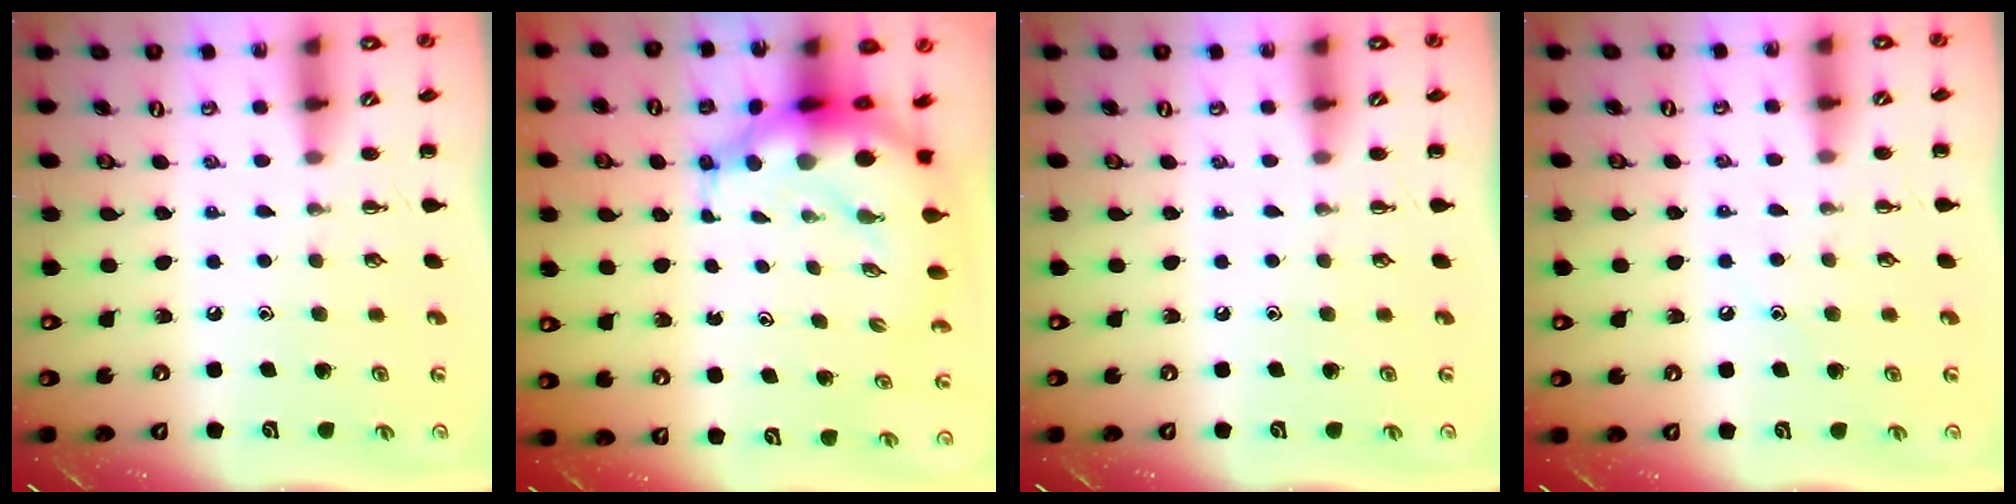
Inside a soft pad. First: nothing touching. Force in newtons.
{"total": 10.3, "press": 10.0, "slide": 2.7}
{"total": 0.0}
{"total": 6.3, "press": 6.0, "slide": 1.8}